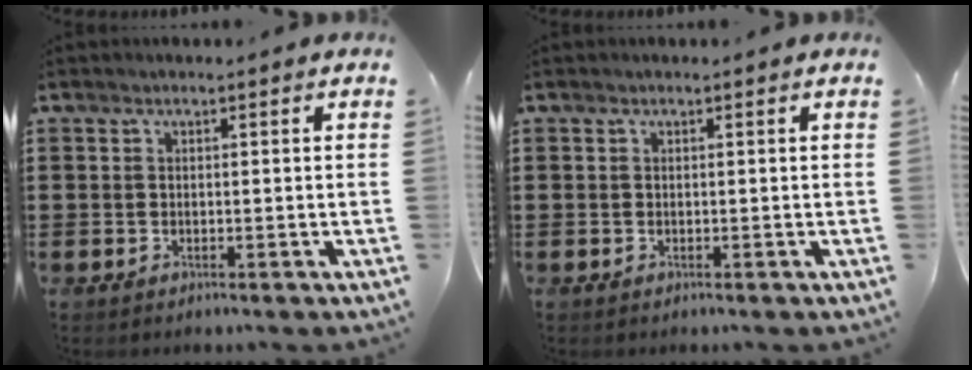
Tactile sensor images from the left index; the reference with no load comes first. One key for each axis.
{"total": 0.0}